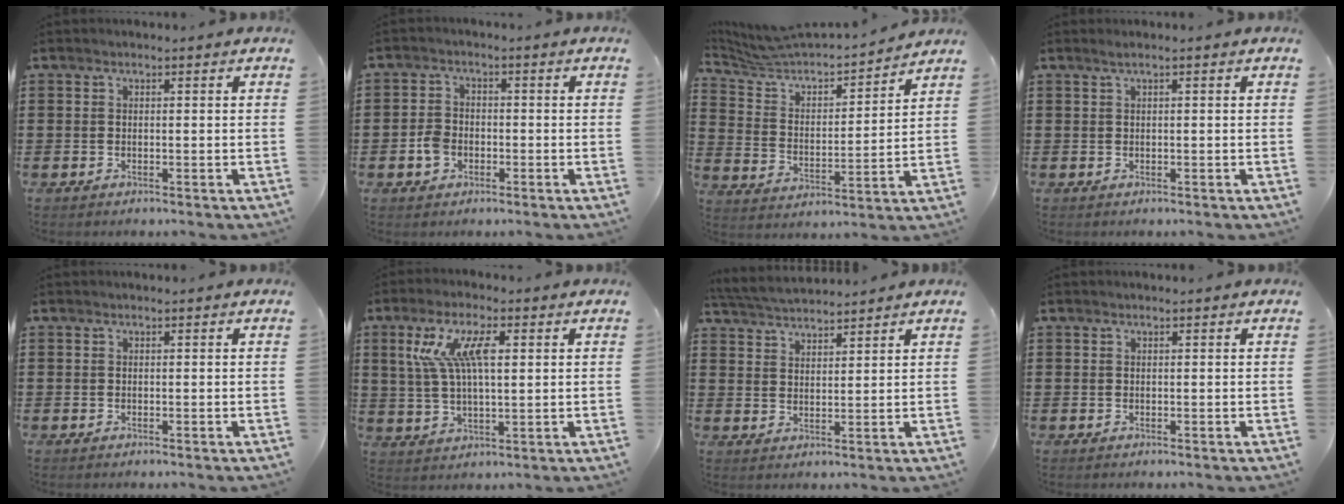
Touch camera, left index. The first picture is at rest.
{"total": 3.2, "force": [-1.1, 2.4, 1.8], "torque": [-0.049, -0.001, -0.024]}
{"total": 4.9, "force": [4.6, 1.2, 1.4], "torque": [-0.057, -0.037, 0.069]}
{"total": 0.8, "force": [0.3, 0.0, 0.7], "torque": [-0.011, -0.002, 0.006]}
{"total": 0.0}
{"total": 8.9, "force": [2.9, 3.3, 7.8], "torque": [-0.176, 0.008, 0.044]}
{"total": 4.0, "force": [3.9, 0.1, 0.6], "torque": [-0.025, -0.014, 0.071]}
{"total": 0.0}